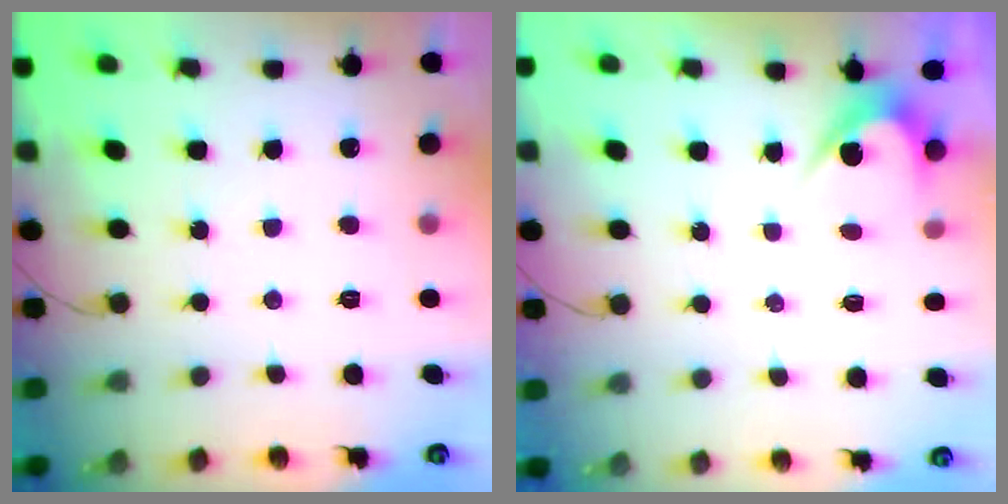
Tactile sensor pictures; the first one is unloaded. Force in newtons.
{"total": 3.7, "press": 3.7, "slide": 0.4}